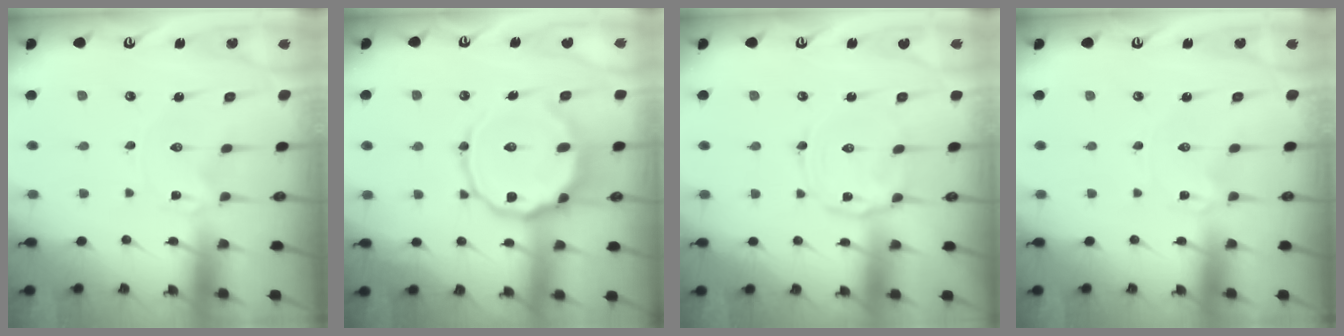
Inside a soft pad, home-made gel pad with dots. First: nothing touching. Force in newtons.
{"total": 16.0, "press": 16.0, "slide": 1.5}
{"total": 5.2, "press": 5.1, "slide": 0.4}
{"total": 0.0}